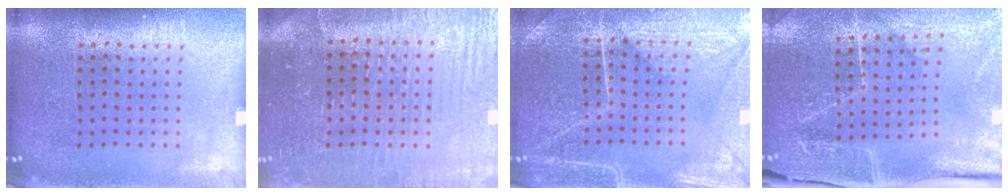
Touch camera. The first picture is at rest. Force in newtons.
{"total": 3.5, "press": 3.5, "slide": 0.6}
{"total": 4.5, "press": 4.2, "slide": 1.6}
{"total": 3.9, "press": 3.8, "slide": 1.1}